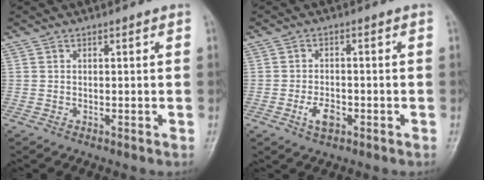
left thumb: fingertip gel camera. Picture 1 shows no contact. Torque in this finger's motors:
{"motor_torque": [0.31, 0.44, 0.66, 0.10, 0.02]}